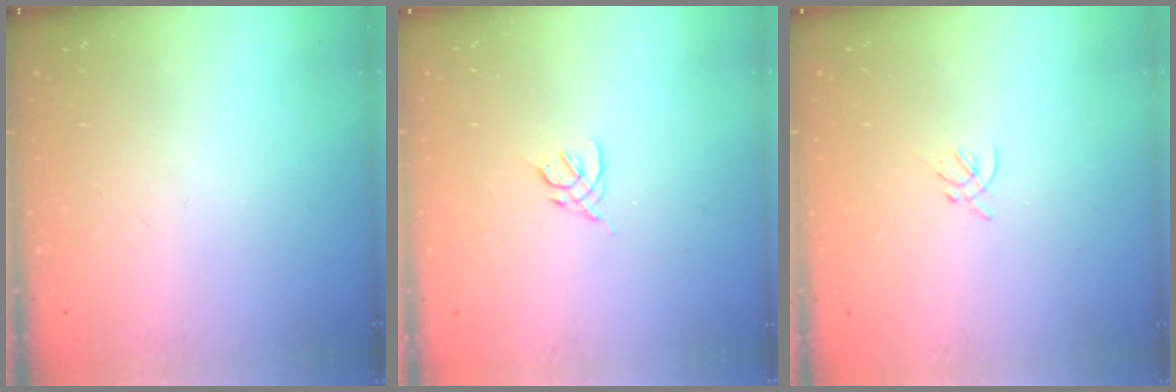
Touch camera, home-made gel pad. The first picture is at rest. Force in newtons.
{"total": 2.2, "press": 2.1, "slide": 0.6}
{"total": 1.2, "press": 1.1, "slide": 0.5}